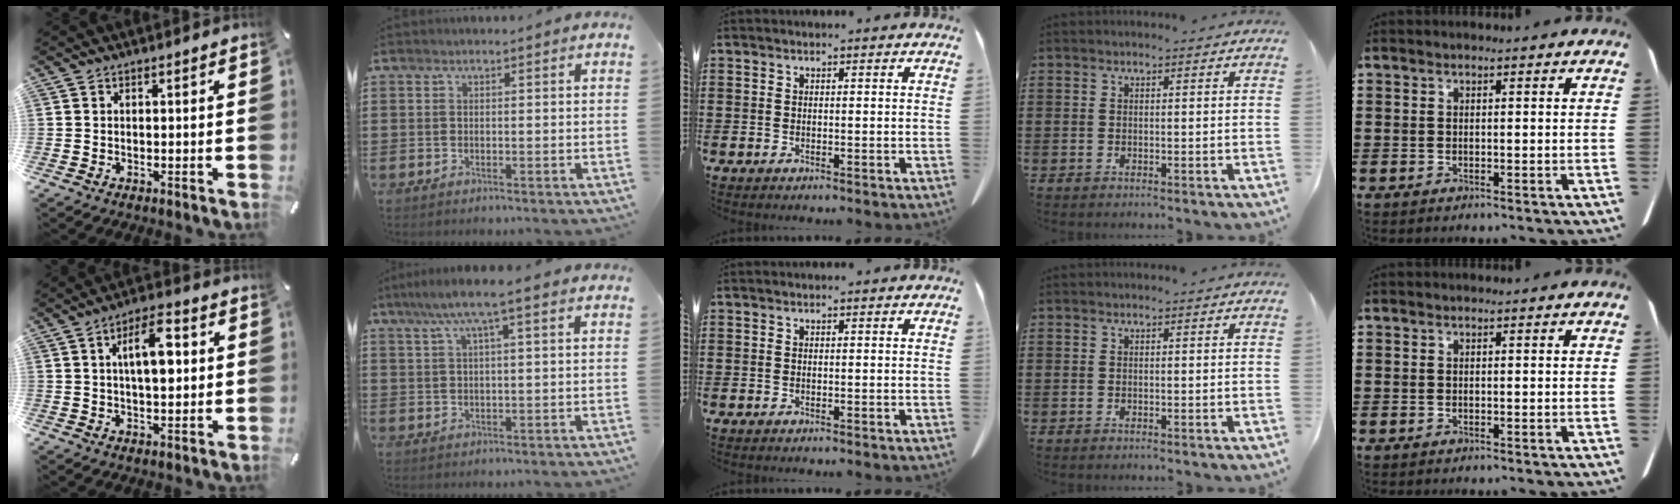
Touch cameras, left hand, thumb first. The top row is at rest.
{"thumb": {"total": 9.7, "force": [2.0, 4.1, 8.5], "torque": [-0.139, -0.003, 0.026]}, "index": {"total": 5.7, "force": [2.6, 0.6, 5.0], "torque": [-0.105, 0.006, 0.041]}}